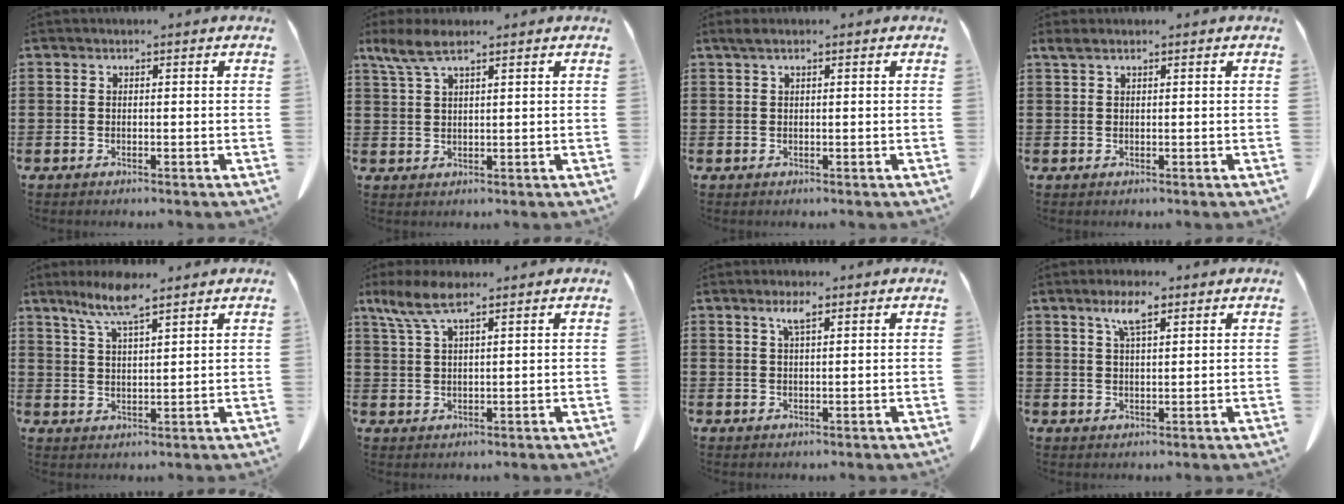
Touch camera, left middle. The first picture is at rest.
{"total": 4.7, "force": [3.1, 1.0, 3.5], "torque": [-0.081, -0.002, 0.054]}
{"total": 1.1, "force": [0.5, 0.1, 1.0], "torque": [-0.020, 0.000, 0.009]}
{"total": 1.3, "force": [0.8, 0.2, 0.9], "torque": [-0.021, 0.002, 0.014]}
{"total": 7.2, "force": [5.1, 1.2, 5.0], "torque": [-0.108, -0.004, 0.089]}
{"total": 5.9, "force": [3.7, 1.4, 4.4], "torque": [-0.101, -0.004, 0.064]}
{"total": 2.9, "force": [1.7, 0.6, 2.3], "torque": [-0.048, 0.006, 0.028]}
{"total": 5.1, "force": [3.0, 1.3, 3.9], "torque": [-0.076, 0.004, 0.050]}